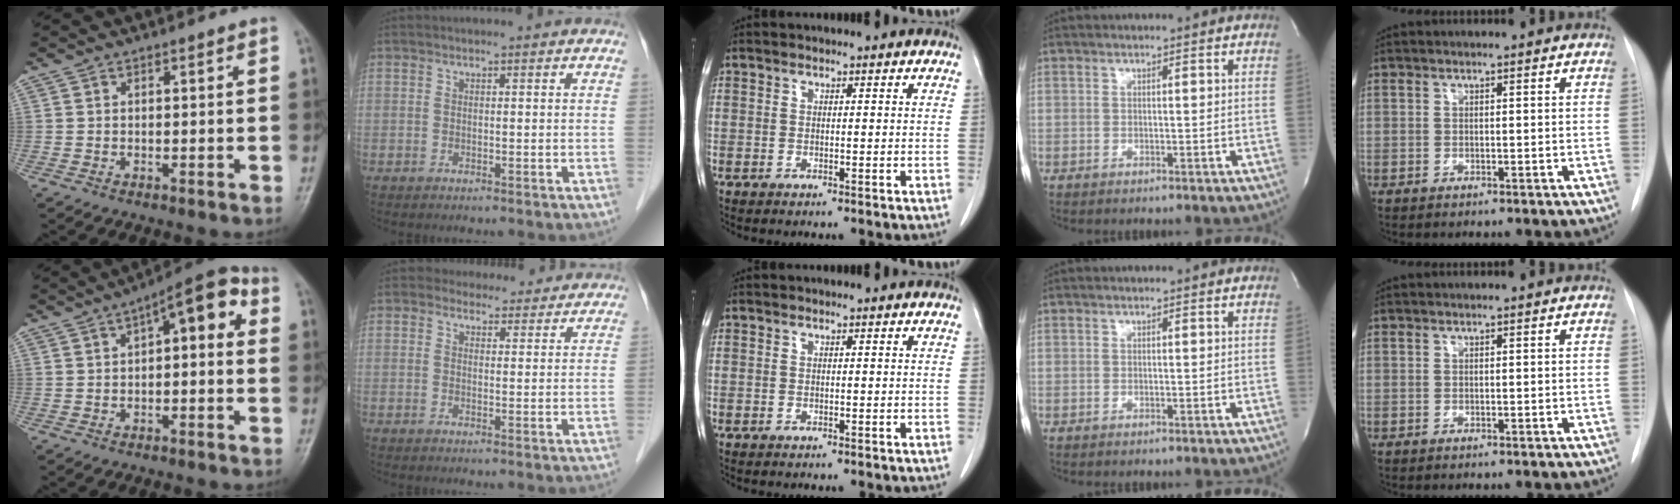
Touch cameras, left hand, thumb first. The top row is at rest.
{"thumb": {"total": 9.6, "force": [2.0, 4.1, 8.4], "torque": [-0.094, 0.036, 0.015]}, "index": {"total": 6.5, "force": [6.0, 2.5, 0.4], "torque": [0.005, 0.008, 0.062]}}